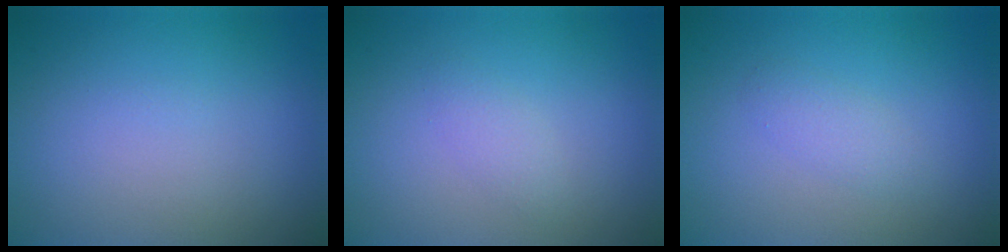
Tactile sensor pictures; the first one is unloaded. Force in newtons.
{"total": 1.2, "press": 1.2, "slide": 0.1}
{"total": 1.5, "press": 1.5, "slide": 0.1}